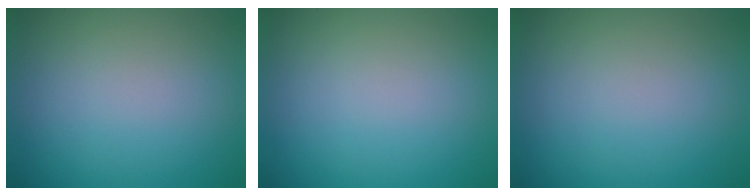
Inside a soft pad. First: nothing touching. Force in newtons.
{"total": 0.0}
{"total": 0.0}